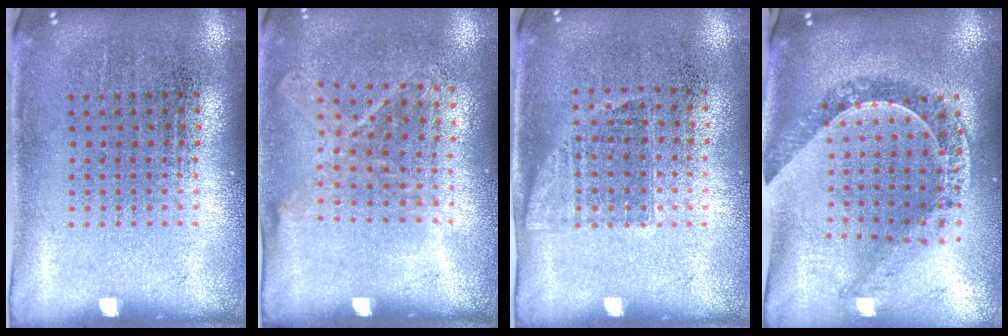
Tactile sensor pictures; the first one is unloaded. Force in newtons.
{"total": 1.1, "press": 0.9, "slide": 0.6}
{"total": 1.0, "press": 0.8, "slide": 0.5}
{"total": 1.1, "press": 1.1, "slide": 0.1}